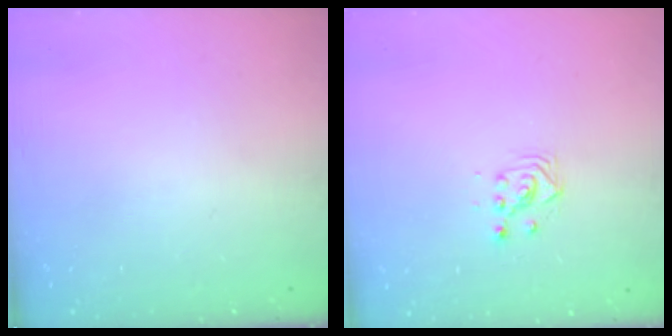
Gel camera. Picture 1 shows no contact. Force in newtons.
{"total": 3.0, "press": 3.0, "slide": 0.2}